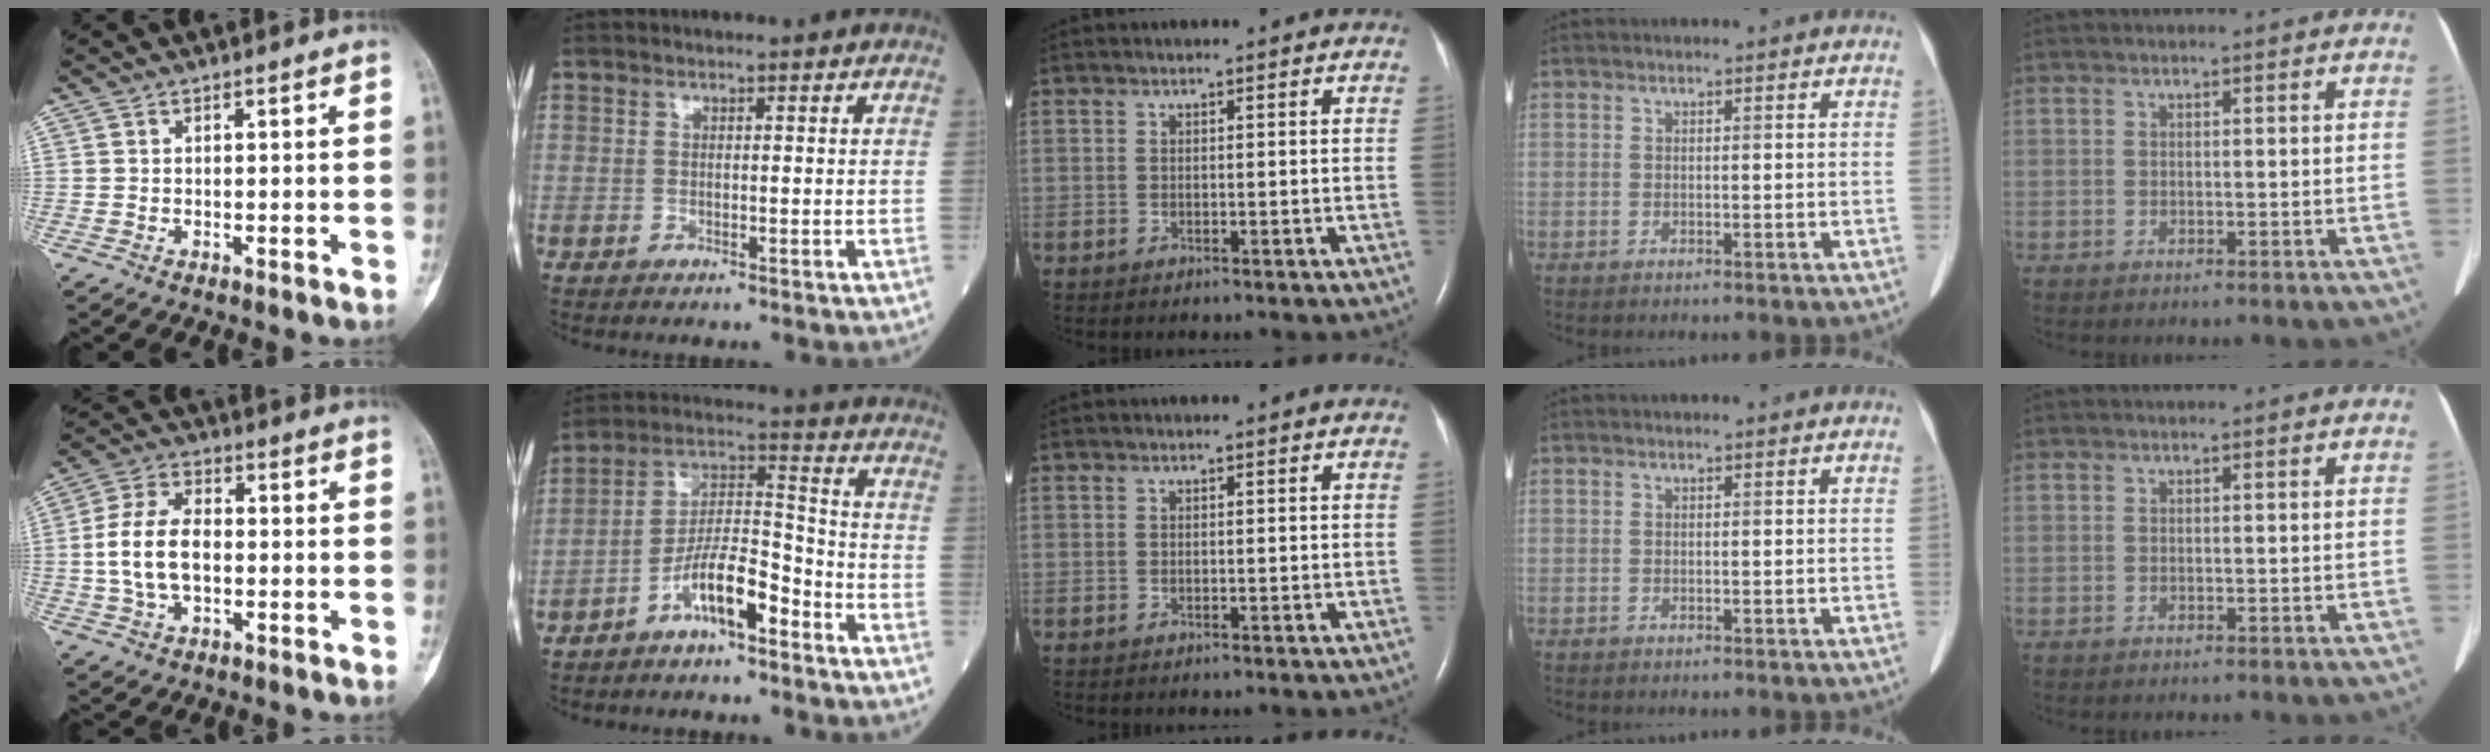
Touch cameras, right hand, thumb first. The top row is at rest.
{"thumb": {"total": 10.6, "force": [-0.8, 6.4, 8.4], "torque": [-0.161, 0.019, -0.017]}, "index": {"total": 9.5, "force": [-5.7, 2.0, 7.4], "torque": [-0.145, 0.014, -0.108]}}